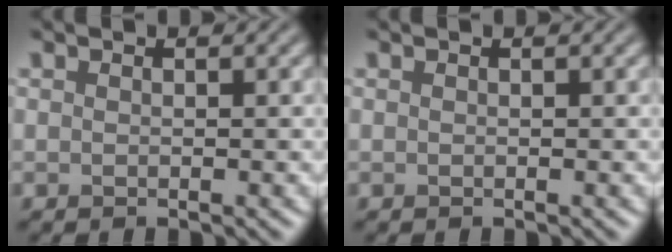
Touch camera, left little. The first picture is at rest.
{"total": 0.0}